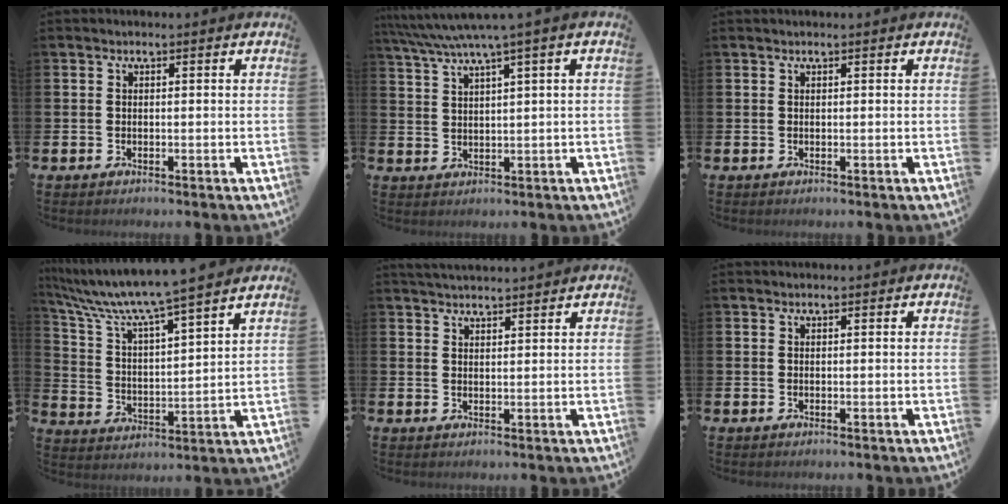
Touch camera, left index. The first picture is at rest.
{"total": 4.6, "force": [3.2, -0.5, 3.2], "torque": [-0.077, -0.007, 0.055]}
{"total": 0.0}
{"total": 8.8, "force": [8.1, -0.2, 3.4], "torque": [-0.105, -0.055, 0.133]}
{"total": 2.9, "force": [2.9, 0.1, 0.4], "torque": [-0.011, -0.012, 0.053]}
{"total": 0.0}